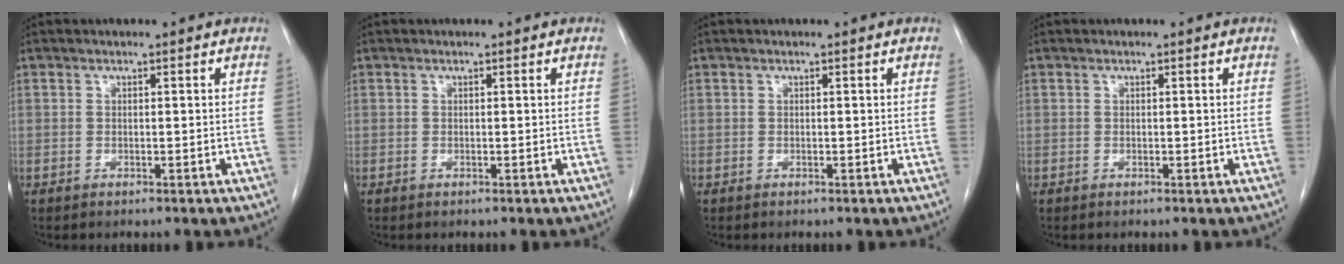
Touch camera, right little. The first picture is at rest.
{"total": 0.0}
{"total": 0.0}
{"total": 0.0}